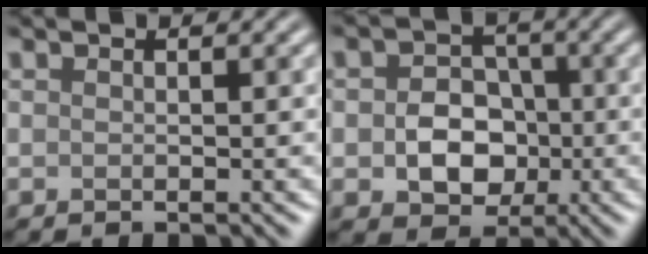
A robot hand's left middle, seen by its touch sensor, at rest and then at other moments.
{"total": 5.2, "force": [-0.8, 4.1, 3.1], "torque": [-0.046, -0.005, -0.013]}